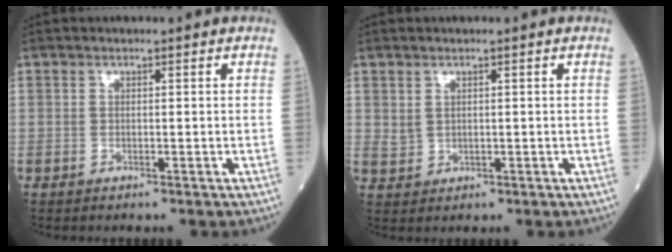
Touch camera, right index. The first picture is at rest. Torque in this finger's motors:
{"motor_torque": [0.19, 0.03, -0.02, 0.00]}